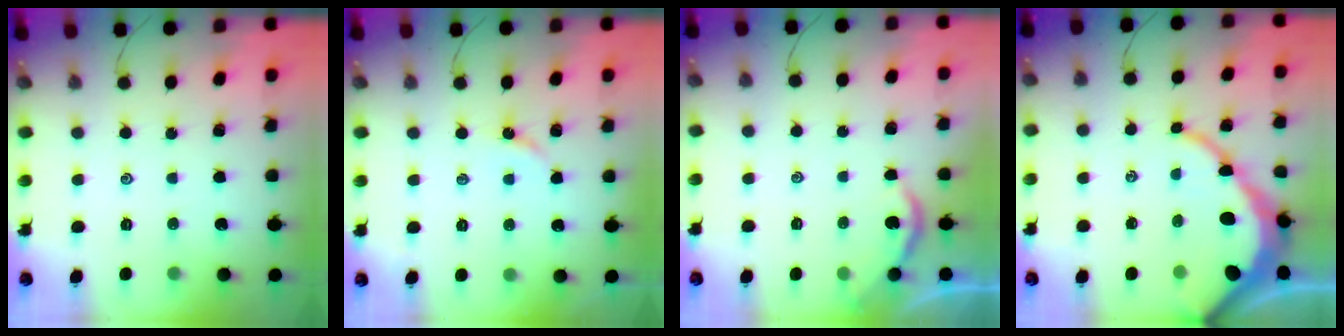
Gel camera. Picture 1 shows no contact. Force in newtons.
{"total": 2.7, "press": 2.7, "slide": 0.3}
{"total": 1.9, "press": 1.8, "slide": 0.4}
{"total": 12.0, "press": 11.9, "slide": 1.3}